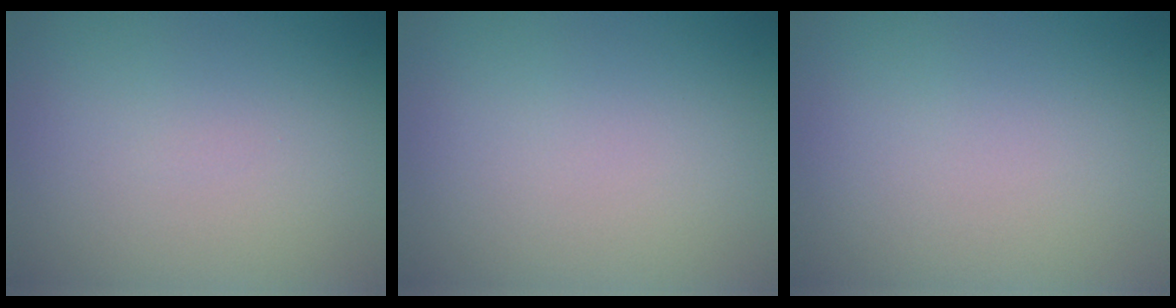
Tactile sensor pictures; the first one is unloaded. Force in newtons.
{"total": 0.0}
{"total": 0.0}